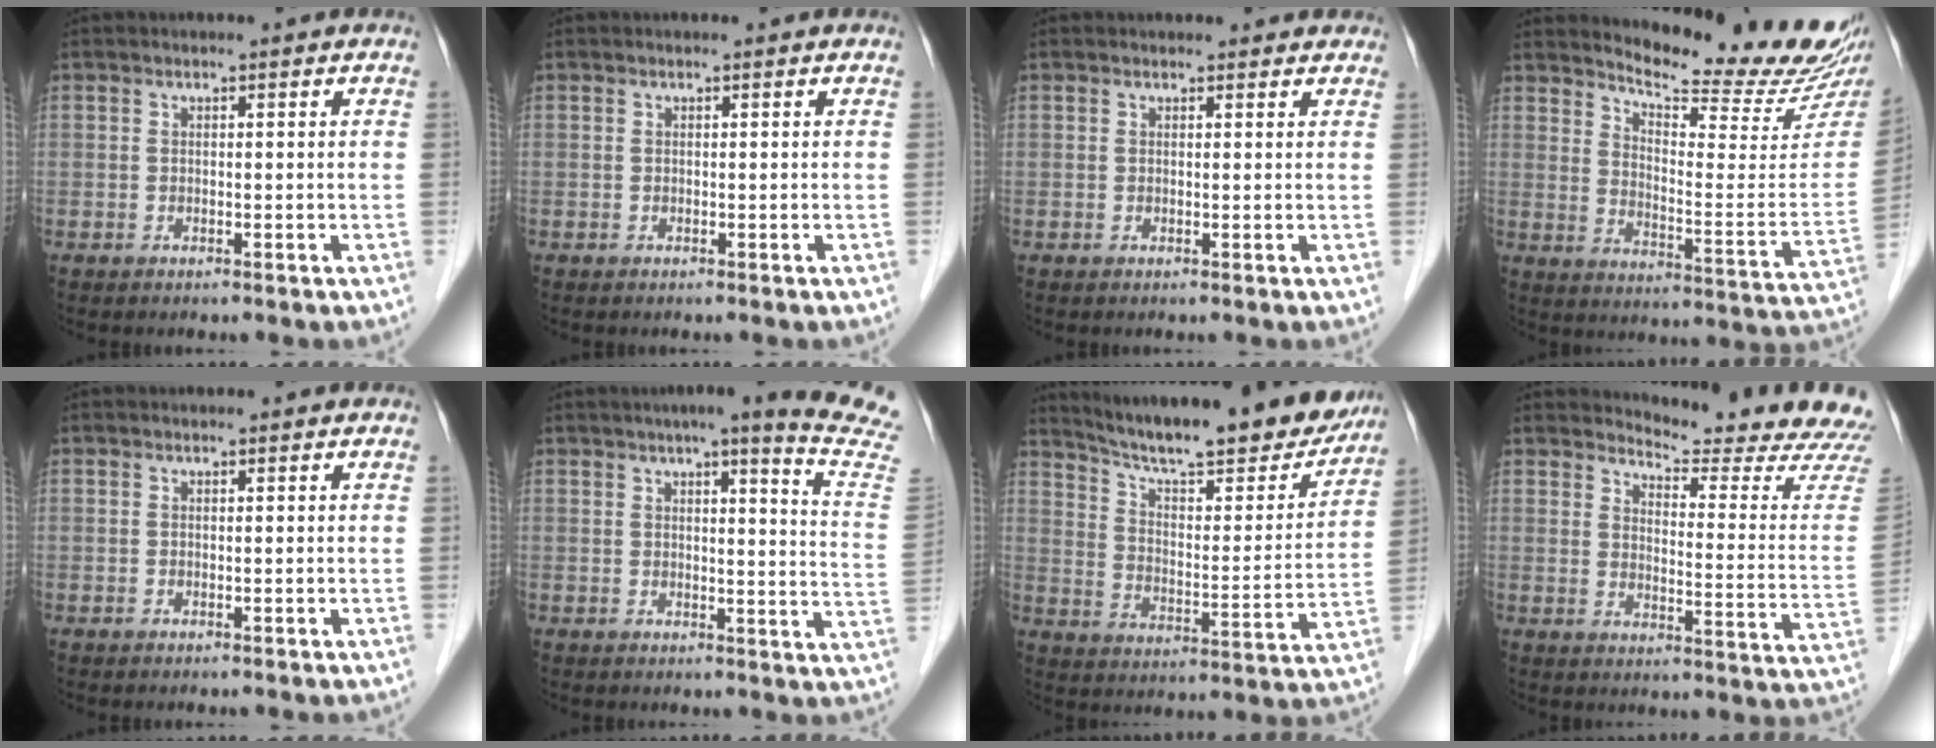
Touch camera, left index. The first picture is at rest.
{"total": 0.0}
{"total": 3.1, "force": [2.9, 1.2, 0.5], "torque": [-0.002, 0.011, 0.023]}
{"total": 18.7, "force": [17.5, 1.2, 6.4], "torque": [-0.102, -0.099, 0.220]}
{"total": 0.0}
{"total": 16.1, "force": [13.5, -0.8, 8.7], "torque": [-0.109, -0.061, 0.139]}
{"total": 24.0, "force": [21.2, 3.6, 10.8], "torque": [-0.166, -0.033, 0.290]}
{"total": 15.8, "force": [15.6, -1.3, 2.5], "torque": [-0.037, -0.127, 0.174]}